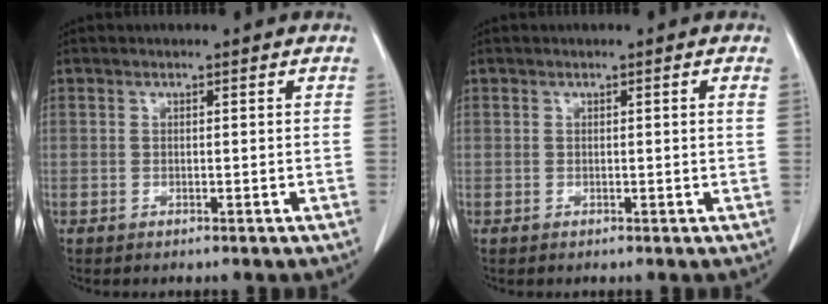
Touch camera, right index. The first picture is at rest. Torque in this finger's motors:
{"motor_torque": [-0.13, 0.02, -0.04, -0.01]}